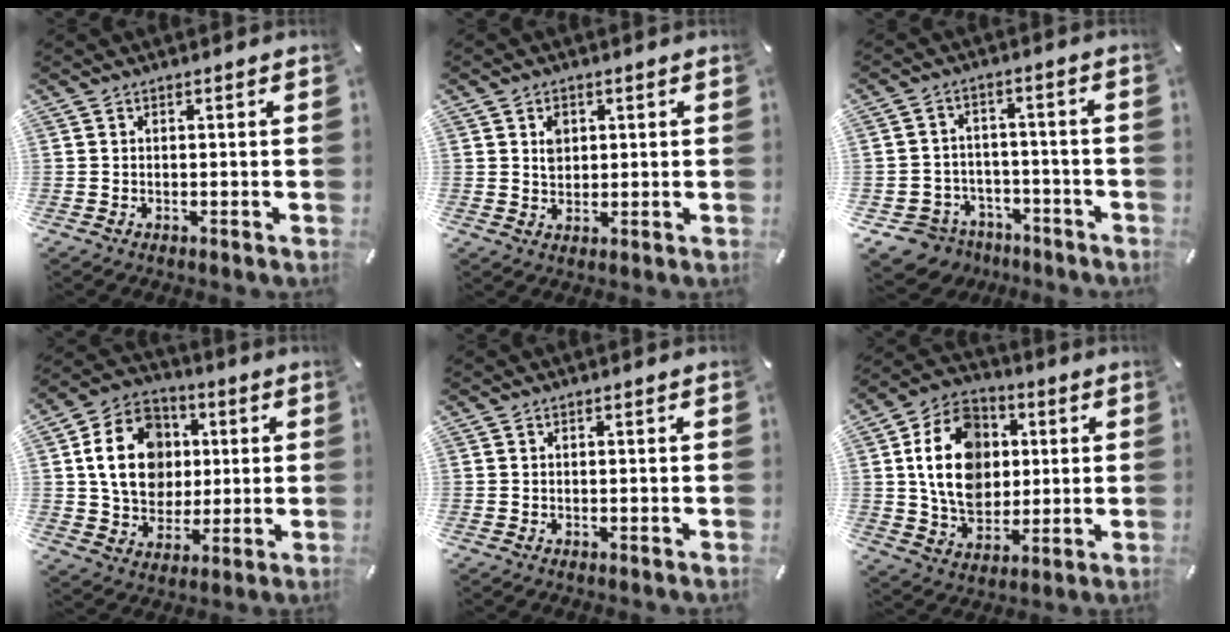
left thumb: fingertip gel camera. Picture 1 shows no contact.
{"total": 3.4, "force": [1.1, 2.9, 1.4], "torque": [-0.017, -0.001, 0.016]}
{"total": 7.0, "force": [-4.3, 5.4, 1.0], "torque": [-0.033, 0.027, -0.081]}
{"total": 16.4, "force": [2.2, 13.7, 8.6], "torque": [-0.159, 0.014, 0.044]}
{"total": 0.0}
{"total": 17.3, "force": [2.1, 13.6, 10.5], "torque": [-0.212, 0.015, 0.040]}